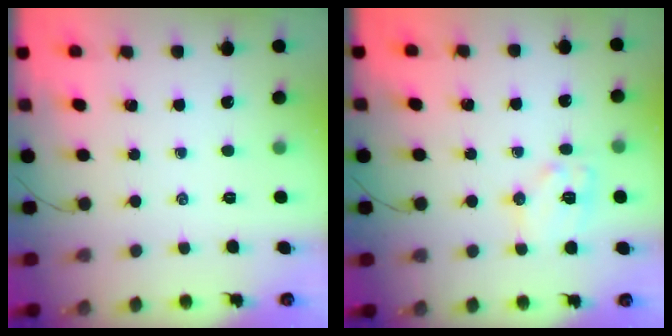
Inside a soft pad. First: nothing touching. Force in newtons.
{"total": 10.5, "press": 10.5, "slide": 0.4}